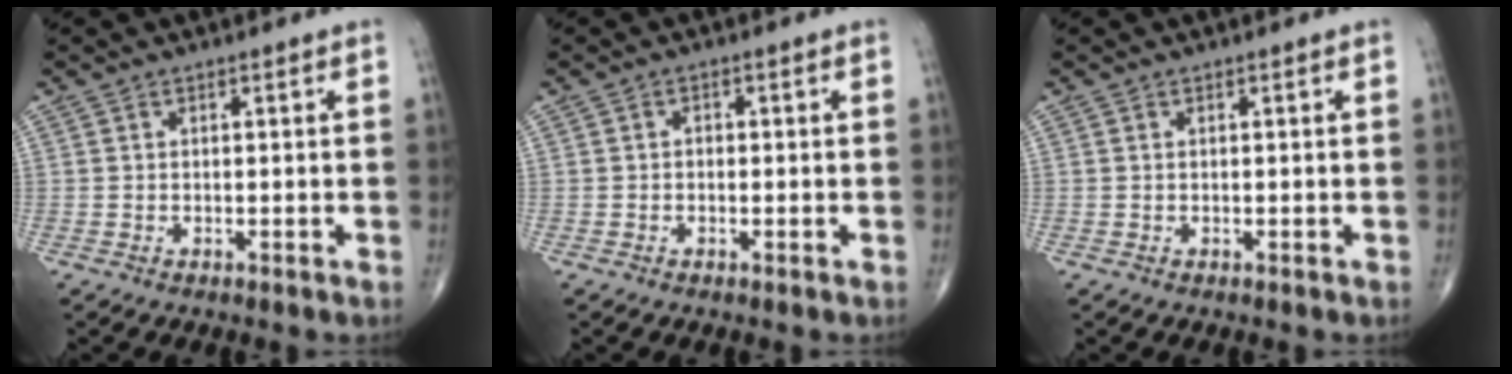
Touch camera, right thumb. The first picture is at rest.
{"total": 1.0, "force": [-0.1, 0.7, 0.6], "torque": [-0.003, 0.005, -0.005]}
{"total": 0.0}